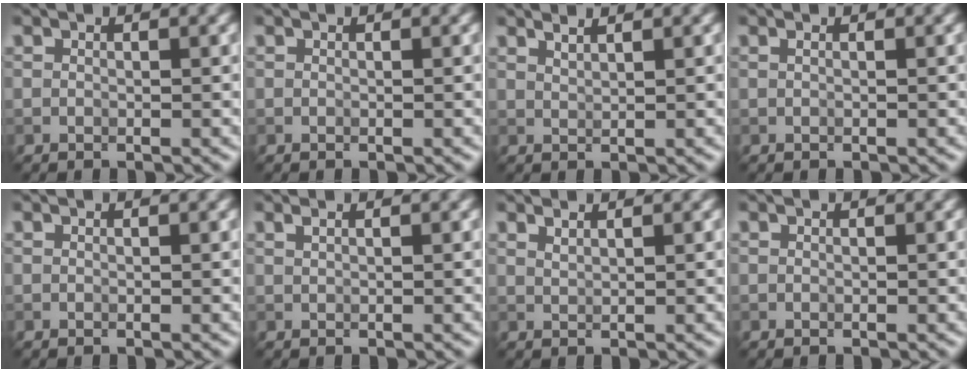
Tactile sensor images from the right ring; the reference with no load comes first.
{"total": 0.0}
{"total": 1.6, "force": [1.3, 0.5, 0.8], "torque": [-0.003, 0.003, 0.013]}
{"total": 0.5, "force": [0.1, 0.2, 0.5], "torque": [-0.009, 0.003, 0.000]}
{"total": 0.0}
{"total": 0.9, "force": [0.6, 0.3, 0.5], "torque": [-0.009, 0.000, 0.007]}
{"total": 1.2, "force": [1.0, 0.4, 0.6], "torque": [-0.007, 0.002, 0.013]}
{"total": 0.0}